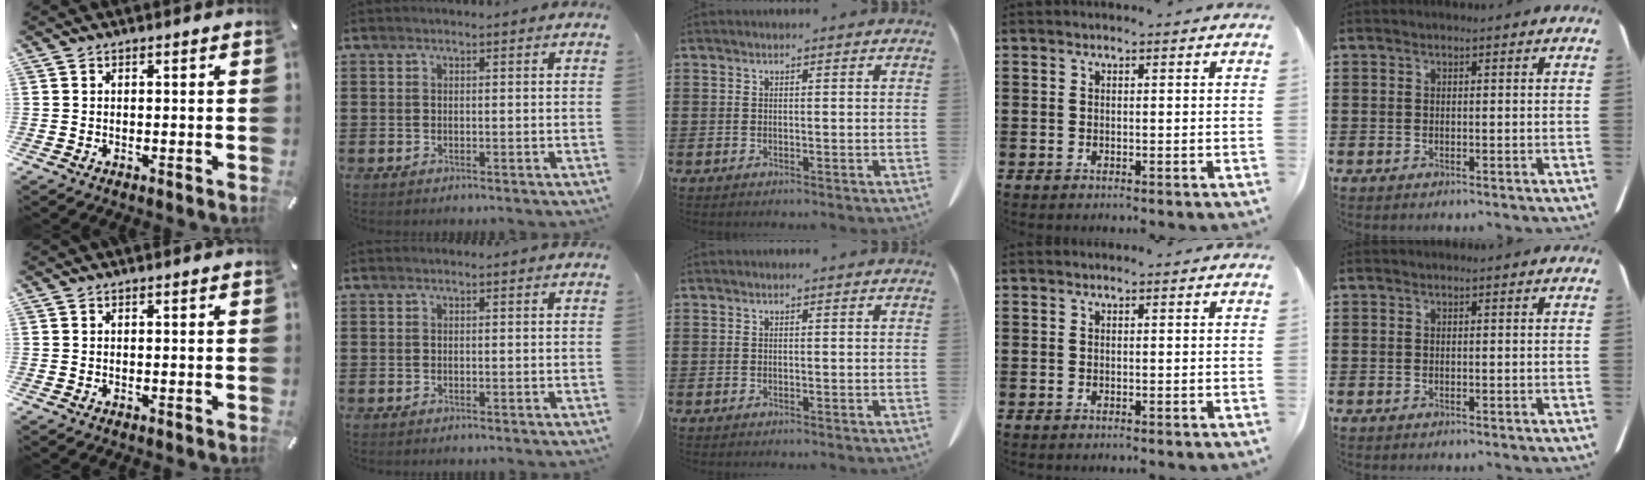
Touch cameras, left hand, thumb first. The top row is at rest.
{}